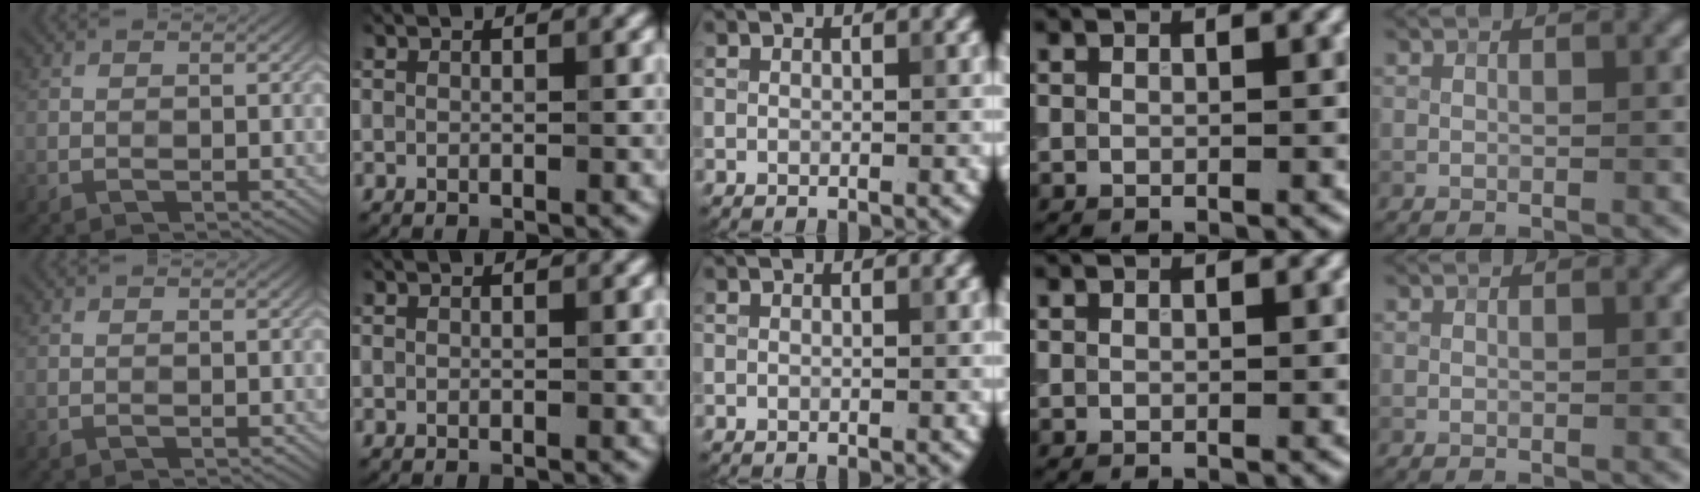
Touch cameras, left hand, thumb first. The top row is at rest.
{}